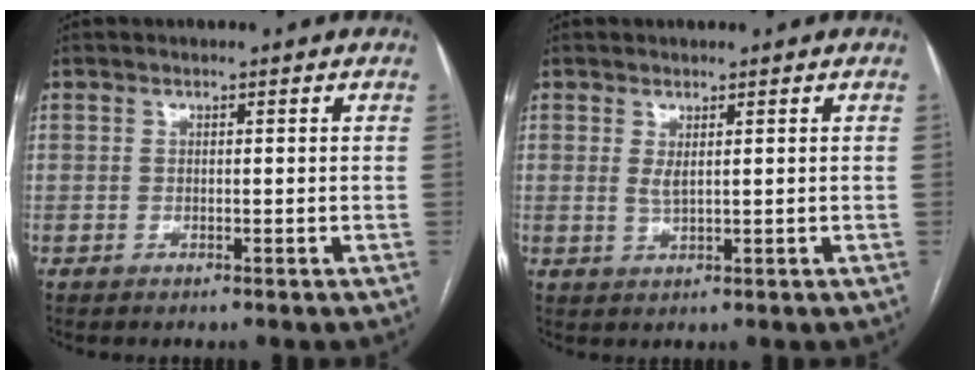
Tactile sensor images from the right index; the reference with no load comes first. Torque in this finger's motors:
{"motor_torque": [0.32, 0.04, 0.01, 0.01]}